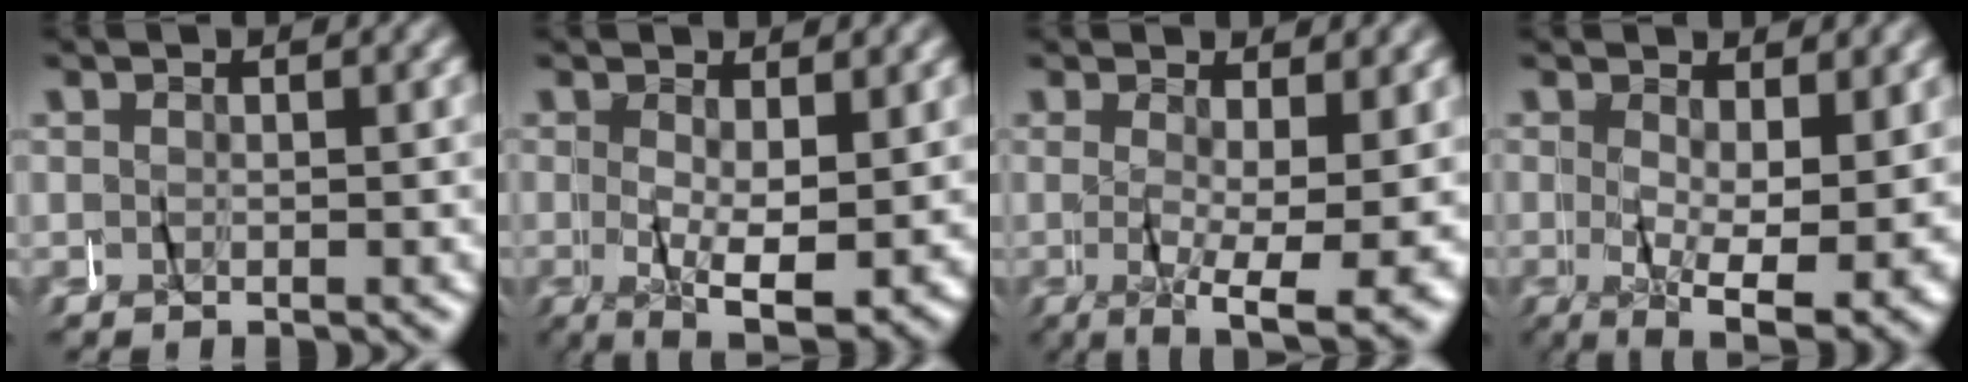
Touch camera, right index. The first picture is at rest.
{"total": 6.3, "force": [-1.0, 2.2, 5.8], "torque": [-0.082, -0.020, -0.011]}
{"total": 5.9, "force": [-1.8, 0.9, 5.5], "torque": [-0.075, -0.021, -0.024]}
{"total": 6.9, "force": [-0.8, 2.3, 6.5], "torque": [-0.091, -0.024, -0.007]}